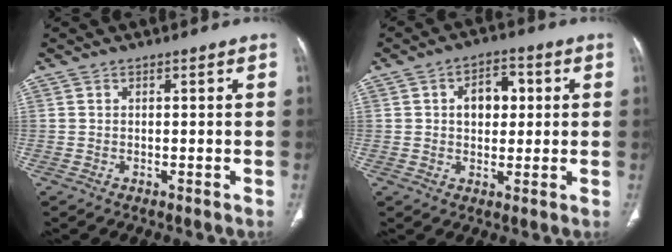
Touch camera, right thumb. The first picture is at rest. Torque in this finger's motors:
{"motor_torque": [0.31, 1.36, 0.80, 0.49, 0.03]}